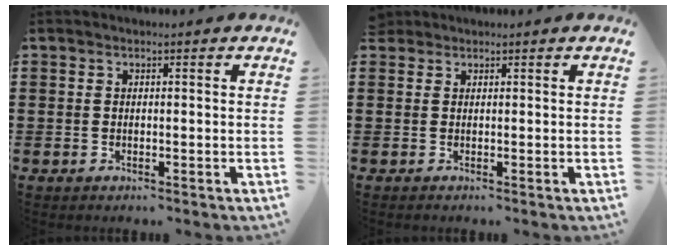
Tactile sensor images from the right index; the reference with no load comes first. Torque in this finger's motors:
{"motor_torque": [0.26, 1.15, -0.03, -0.02]}